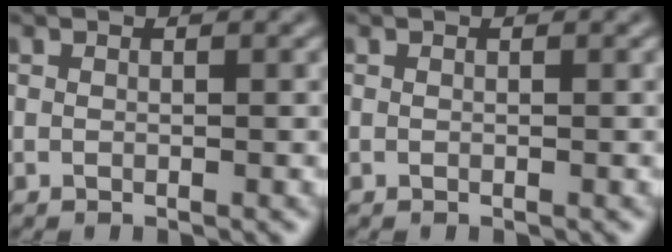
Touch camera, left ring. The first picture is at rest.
{"total": 0.0}